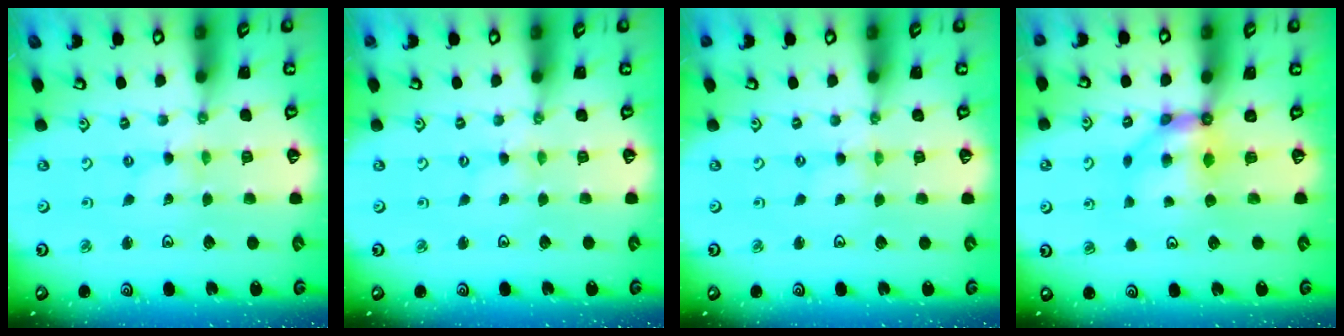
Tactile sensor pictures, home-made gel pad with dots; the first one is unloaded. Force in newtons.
{"total": 0.0}
{"total": 0.0}
{"total": 7.3, "press": 7.3, "slide": 0.5}